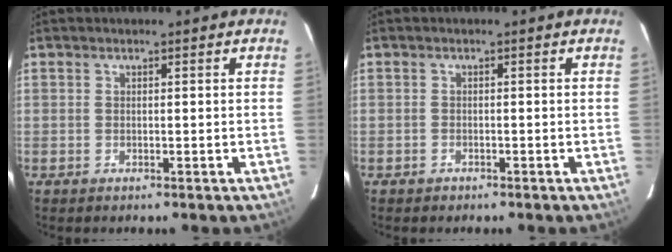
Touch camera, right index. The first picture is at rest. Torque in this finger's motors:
{"motor_torque": [0.19, -0.47, -0.01, -0.03]}